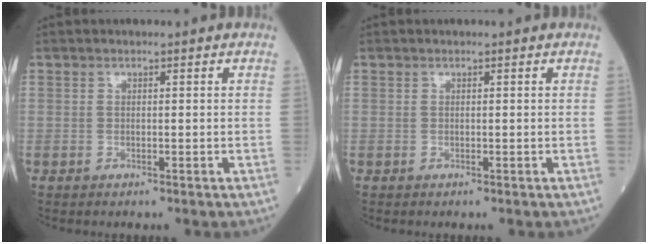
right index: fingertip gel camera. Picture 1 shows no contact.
{"total": 0.0}